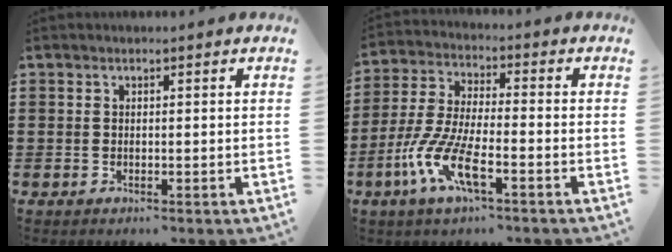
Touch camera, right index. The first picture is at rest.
{"total": 9.3, "force": [-4.8, 1.9, 7.8], "torque": [-0.197, -0.022, -0.099]}